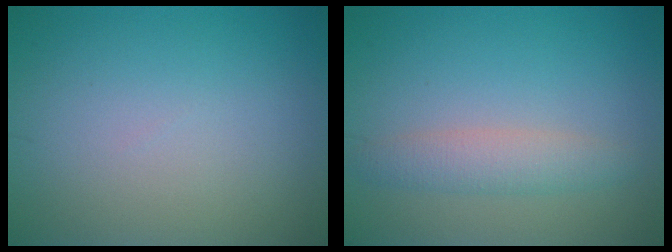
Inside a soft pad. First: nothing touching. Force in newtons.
{"total": 2.5, "press": 2.5, "slide": 0.1}